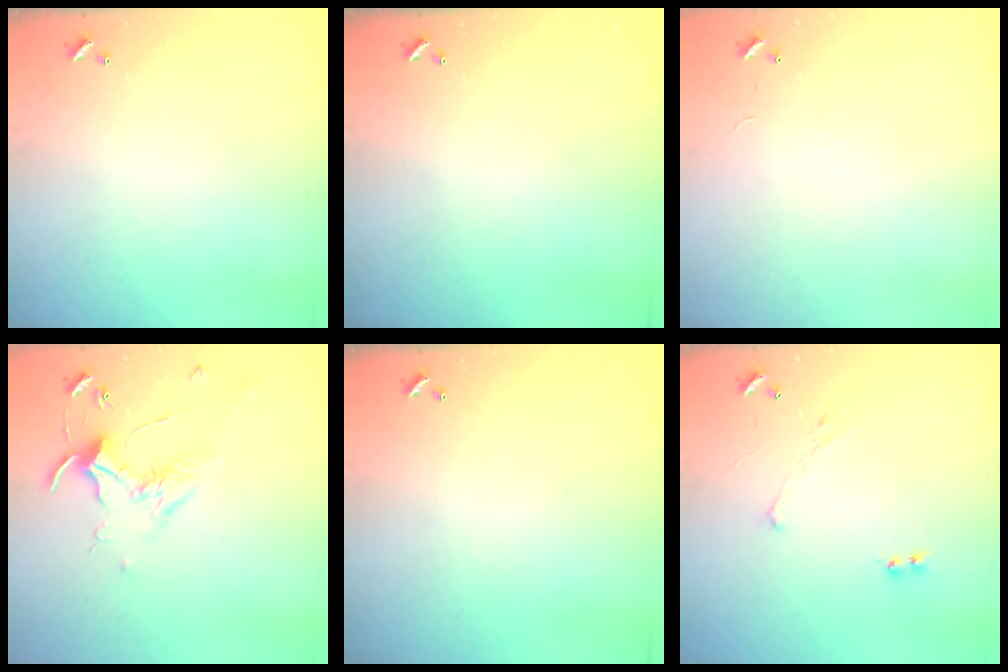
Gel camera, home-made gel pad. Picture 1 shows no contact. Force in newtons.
{"total": 0.0}
{"total": 6.9, "press": 6.9, "slide": 0.9}
{"total": 1.7, "press": 1.6, "slide": 0.4}
{"total": 0.0}
{"total": 0.0}